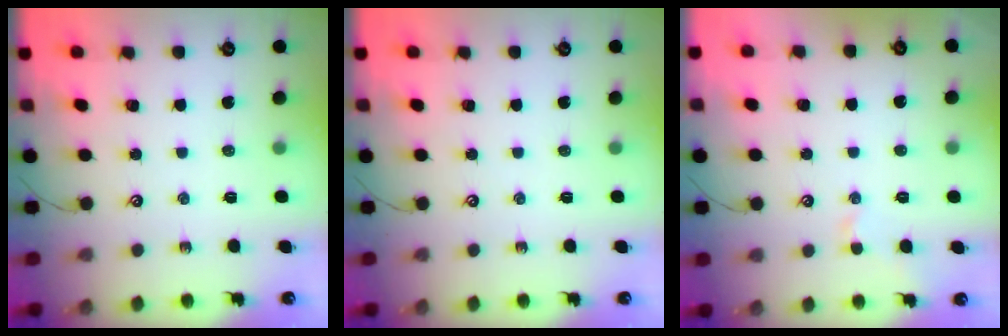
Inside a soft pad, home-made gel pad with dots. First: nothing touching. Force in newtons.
{"total": 0.0}
{"total": 0.9, "press": 0.7, "slide": 0.6}